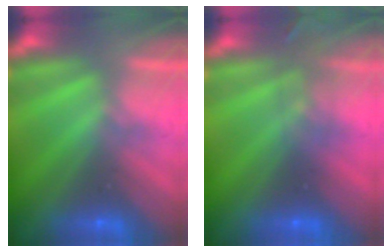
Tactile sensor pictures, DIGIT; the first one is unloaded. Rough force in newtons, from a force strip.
{"total": 2.8}